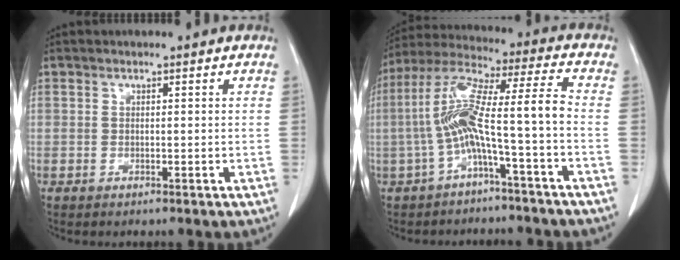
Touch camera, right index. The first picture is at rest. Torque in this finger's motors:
{"motor_torque": [1.85, -0.29, 0.98, 0.21]}